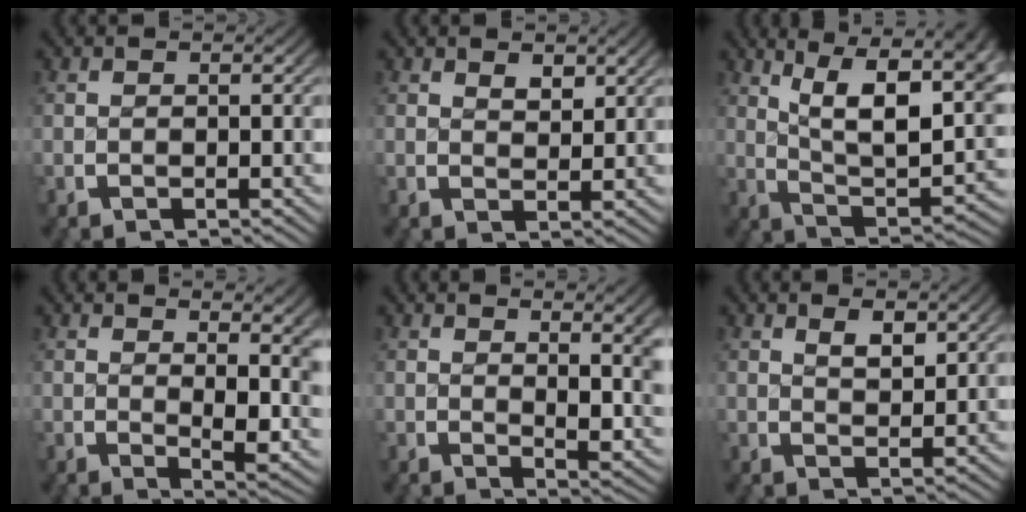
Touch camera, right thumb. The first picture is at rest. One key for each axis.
{"total": 1.6, "fx": 1.4, "fy": 0.5, "fz": 0.7, "tx": -0.006, "ty": -0.009, "tz": 0.030}
{"total": 13.6, "fx": 2.5, "fy": 8.0, "fz": 10.6, "tx": -0.175, "ty": -0.023, "tz": 0.041}
{"total": 5.2, "fx": 1.1, "fy": 2.1, "fz": 4.6, "tx": -0.056, "ty": -0.019, "tz": 0.024}
{"total": 4.6, "fx": 1.5, "fy": 1.5, "fz": 4.1, "tx": -0.046, "ty": -0.010, "tz": 0.027}
{"total": 2.0, "fx": 1.6, "fy": 0.4, "fz": 1.2, "tx": -0.015, "ty": -0.004, "tz": 0.034}